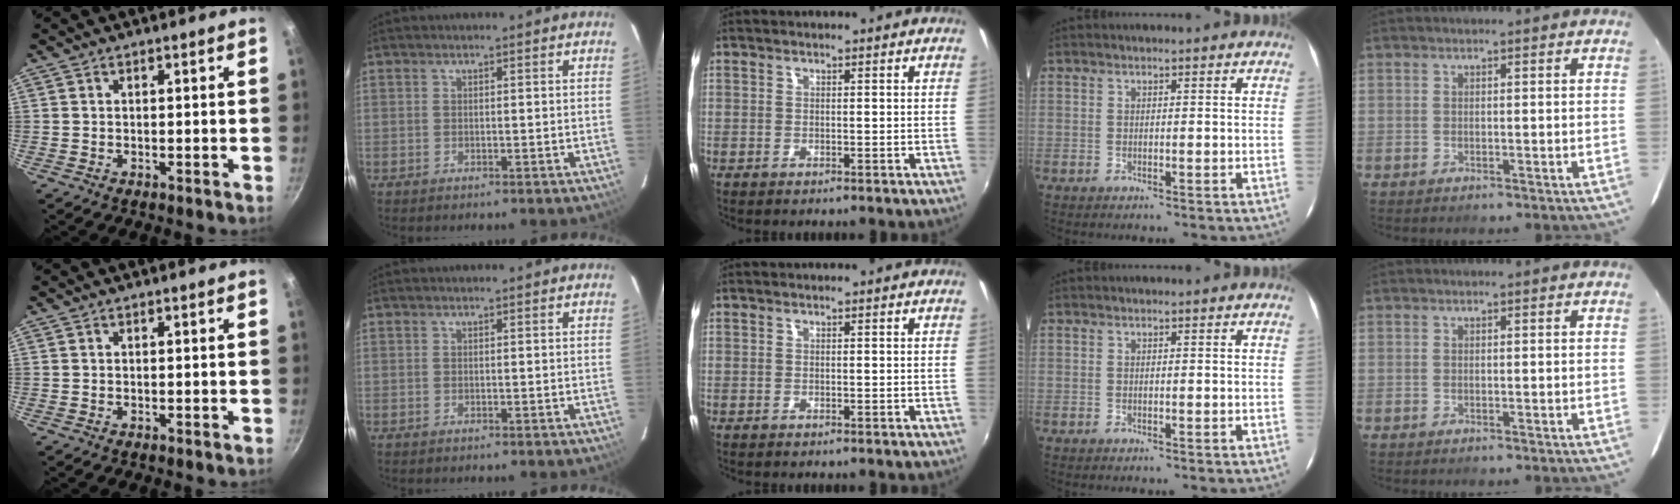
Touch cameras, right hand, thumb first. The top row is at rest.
{}